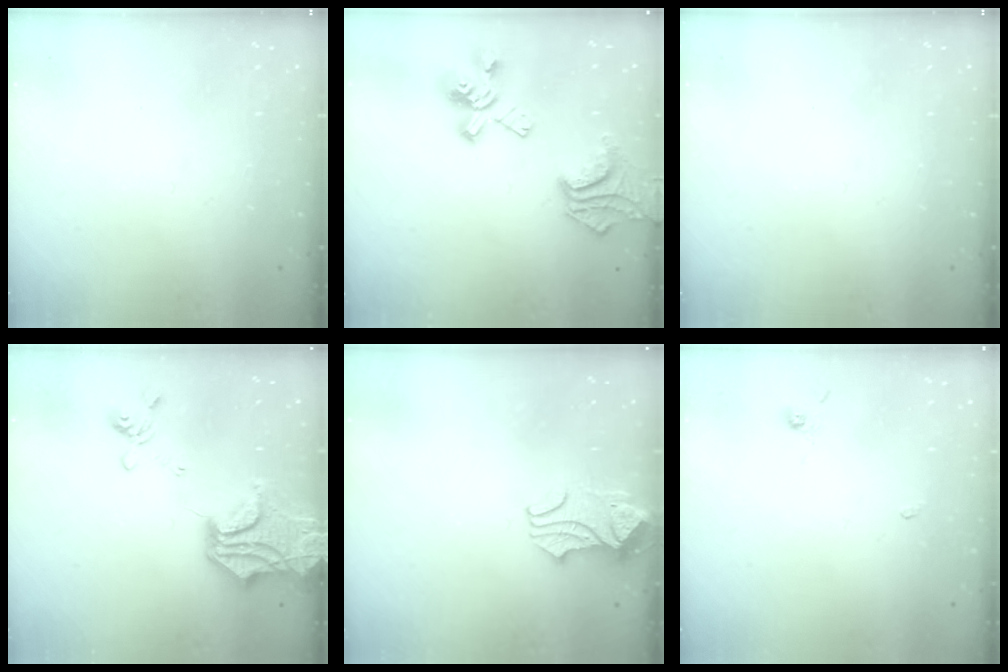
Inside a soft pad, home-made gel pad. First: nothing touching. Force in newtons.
{"total": 10.0, "press": 9.5, "slide": 3.0}
{"total": 0.0}
{"total": 9.7, "press": 9.3, "slide": 2.8}
{"total": 2.1, "press": 1.8, "slide": 1.0}
{"total": 0.0}